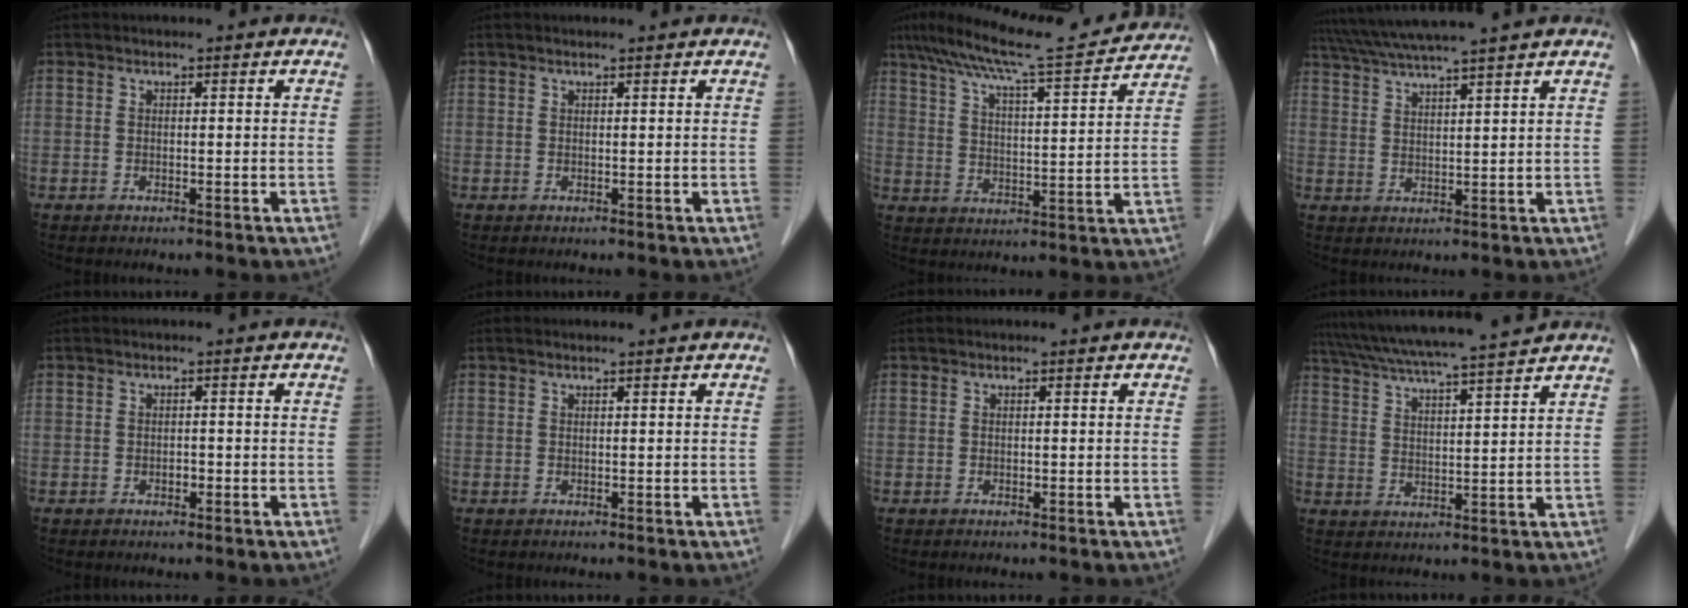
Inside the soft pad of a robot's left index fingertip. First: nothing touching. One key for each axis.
{"total": 1.4, "fx": 1.2, "fy": -0.1, "fz": 0.7, "tx": -0.011, "ty": 0.015, "tz": 0.021}
{"total": 18.2, "fx": 16.3, "fy": 0.5, "fz": 8.1, "tx": -0.142, "ty": 0.011, "tz": 0.237}
{"total": 11.0, "fx": 9.6, "fy": -1.4, "fz": 5.2, "tx": -0.094, "ty": 0.026, "tz": 0.149}
{"total": 0.8, "fx": -0.3, "fy": 0.5, "fz": 0.5, "tx": -0.008, "ty": 0.002, "tz": -0.007}
{"total": 0.9, "fx": 0.8, "fy": -0.1, "fz": 0.4, "tx": -0.008, "ty": 0.010, "tz": 0.016}
{"total": 0.0}
{"total": 14.9, "fx": 13.2, "fy": -0.8, "fz": 6.9, "tx": -0.128, "ty": 0.018, "tz": 0.200}